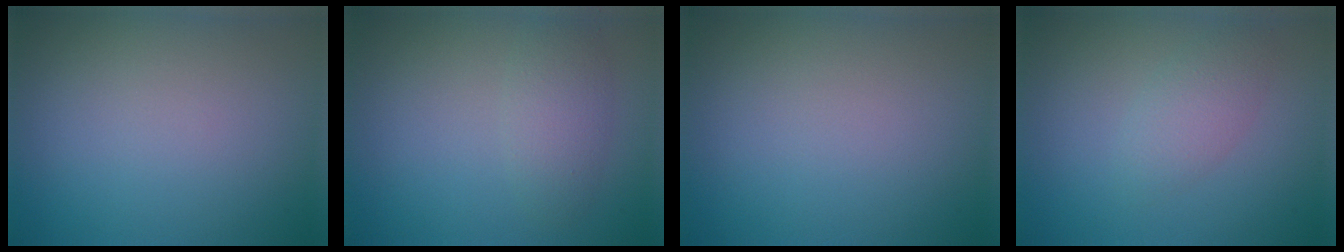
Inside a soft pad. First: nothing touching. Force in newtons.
{"total": 2.4, "press": 2.4, "slide": 0.1}
{"total": 0.0}
{"total": 2.1, "press": 2.1, "slide": 0.1}